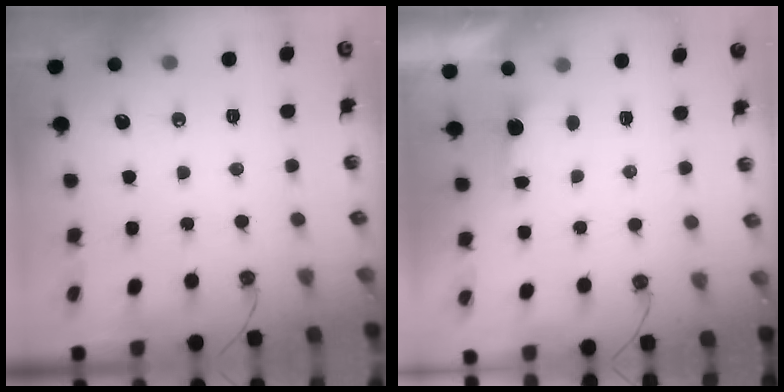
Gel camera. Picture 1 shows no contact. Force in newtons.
{"total": 1.3, "press": 1.1, "slide": 0.7}